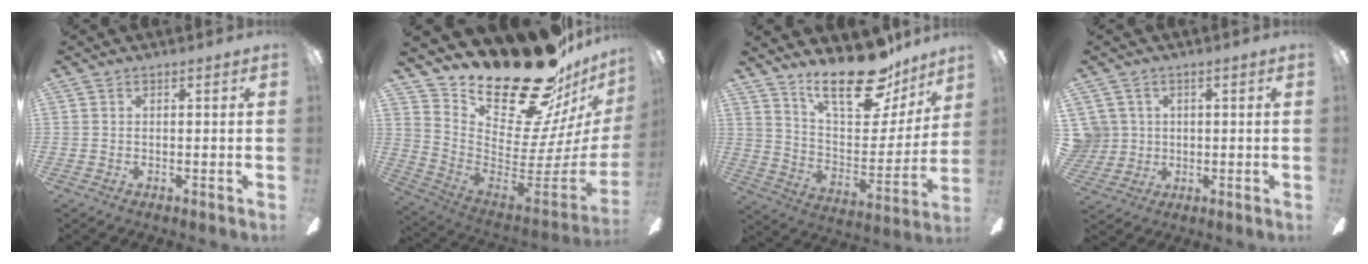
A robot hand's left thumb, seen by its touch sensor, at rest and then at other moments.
{"total": 24.2, "force": [19.1, 8.3, 12.3], "torque": [-0.147, -0.177, 0.353]}
{"total": 22.1, "force": [16.8, 8.1, 11.9], "torque": [-0.183, -0.113, 0.289]}
{"total": 6.0, "force": [1.3, 5.8, 0.5], "torque": [-0.023, 0.007, 0.027]}